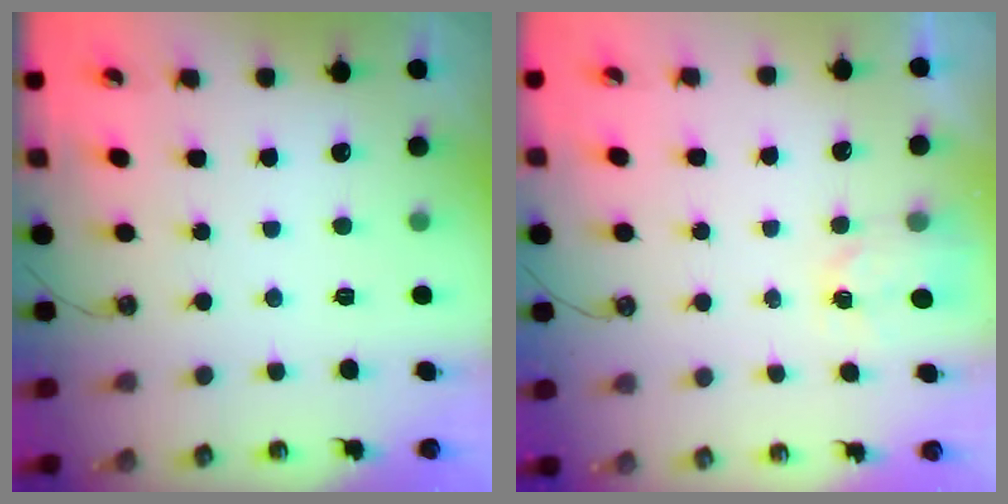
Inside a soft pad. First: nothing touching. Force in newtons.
{"total": 2.2, "press": 2.2, "slide": 0.2}